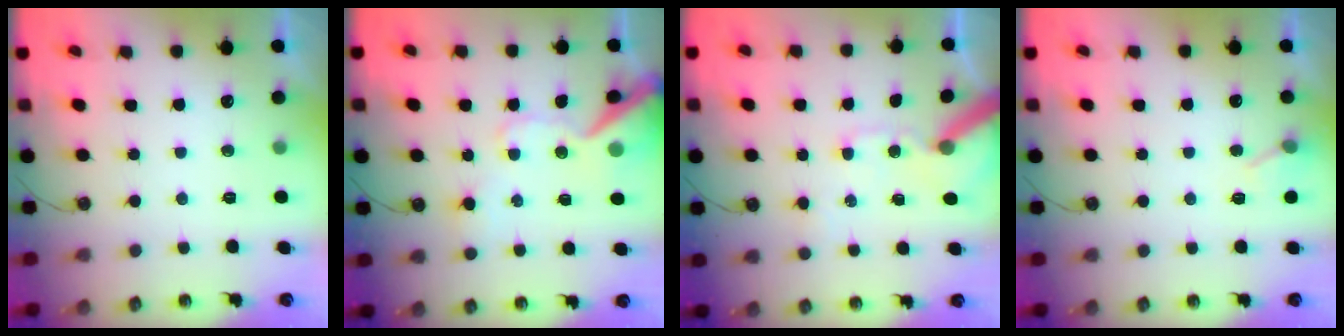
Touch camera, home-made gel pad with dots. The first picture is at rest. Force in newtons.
{"total": 13.9, "press": 13.8, "slide": 1.7}
{"total": 12.1, "press": 12.0, "slide": 2.0}
{"total": 5.8, "press": 5.8, "slide": 0.8}